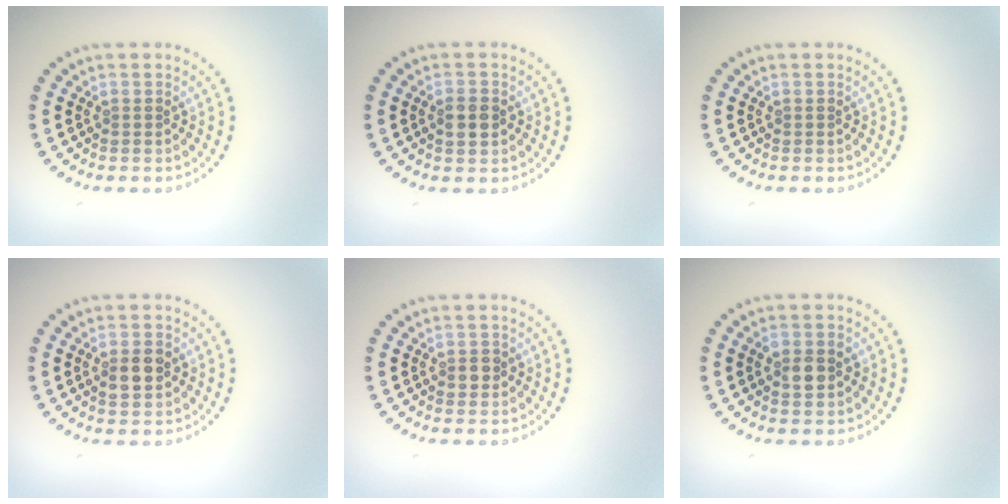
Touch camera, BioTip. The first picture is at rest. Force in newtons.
{"total": 1.9, "press": 1.9, "slide": 0.3}
{"total": 0.0}
{"total": 2.5, "press": 2.5, "slide": 0.2}
{"total": 1.2, "press": 1.2, "slide": 0.3}
{"total": 2.6, "press": 2.5, "slide": 0.3}